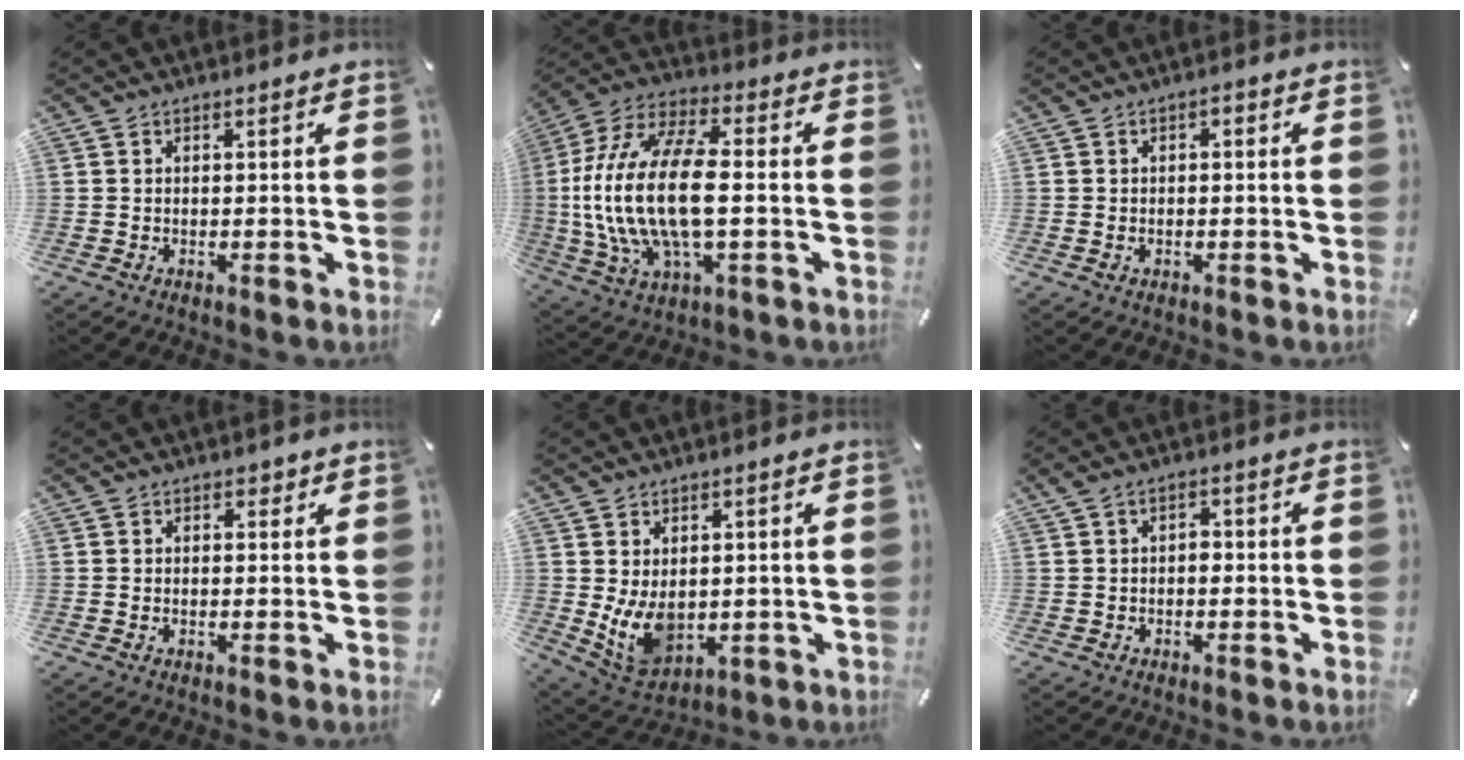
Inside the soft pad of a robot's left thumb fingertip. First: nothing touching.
{"total": 20.6, "force": [-0.7, 9.7, 18.2], "torque": [-0.389, -0.009, -0.013]}
{"total": 1.5, "force": [-0.3, 0.8, 1.3], "torque": [-0.023, 0.004, -0.007]}
{"total": 1.6, "force": [0.7, 1.3, 0.6], "torque": [0.010, -0.005, 0.007]}
{"total": 8.5, "force": [0.6, 6.5, 5.5], "torque": [-0.104, -0.012, 0.015]}
{"total": 2.3, "force": [-0.1, 1.6, 1.7], "torque": [-0.033, 0.008, -0.004]}